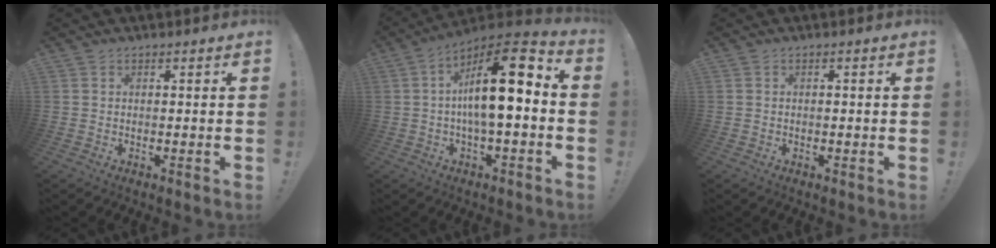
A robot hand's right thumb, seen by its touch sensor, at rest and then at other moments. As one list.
[{"total": 17.6, "force": [1.1, 5.5, 16.6], "torque": [-0.260, 0.000, 0.013]}, {"total": 0.7, "force": [-0.5, -0.1, 0.4], "torque": [-0.009, -0.001, -0.009]}]